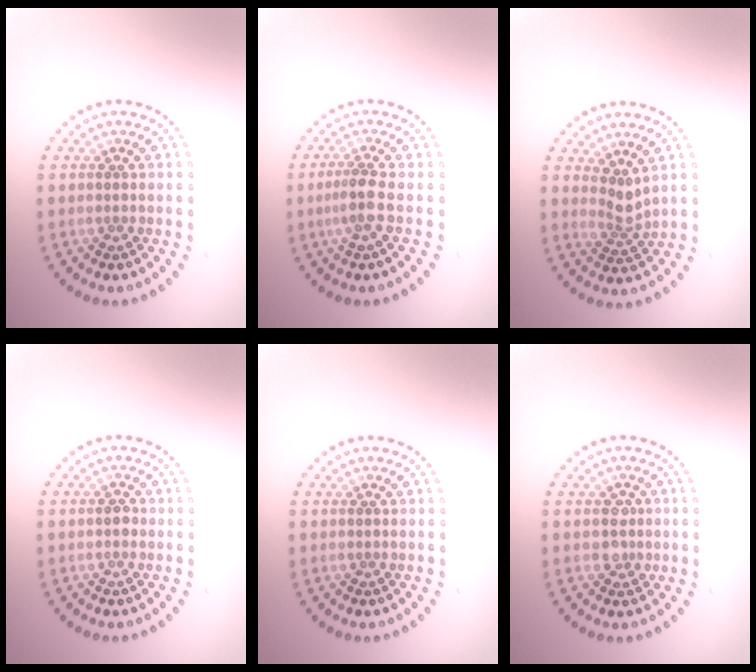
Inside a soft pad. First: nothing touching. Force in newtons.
{"total": 2.1, "press": 1.6, "slide": 1.4}
{"total": 2.0, "press": 1.3, "slide": 1.5}
{"total": 0.9, "press": 0.9, "slide": 0.1}
{"total": 0.0}
{"total": 1.5, "press": 1.5, "slide": 0.5}